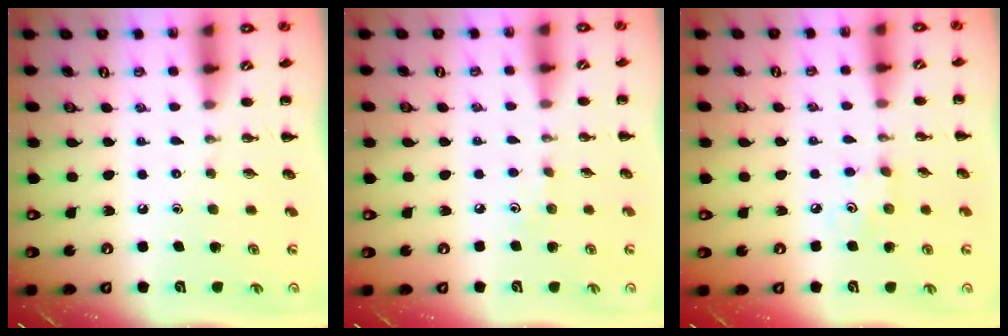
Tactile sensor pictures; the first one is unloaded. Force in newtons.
{"total": 3.9, "press": 3.7, "slide": 1.3}
{"total": 3.5, "press": 3.4, "slide": 0.9}